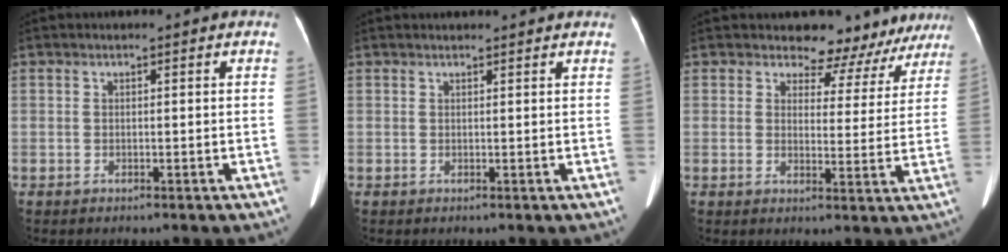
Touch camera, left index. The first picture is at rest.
{"total": 4.3, "force": [4.2, 0.2, 1.0], "torque": [-0.014, 0.027, 0.048]}
{"total": 9.2, "force": [8.5, 3.6, -0.2], "torque": [0.032, -0.011, 0.076]}